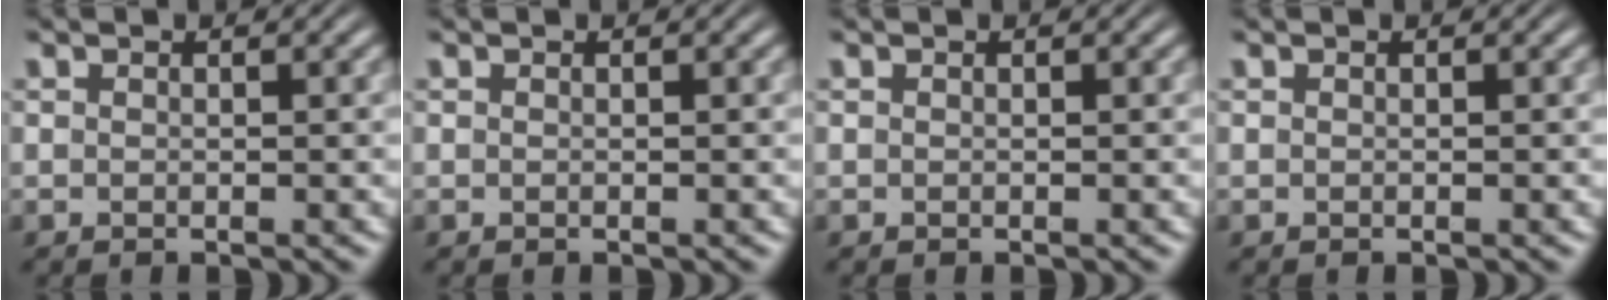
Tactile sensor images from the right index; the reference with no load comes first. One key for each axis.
{"total": 0.0}
{"total": 0.0}
{"total": 0.0}